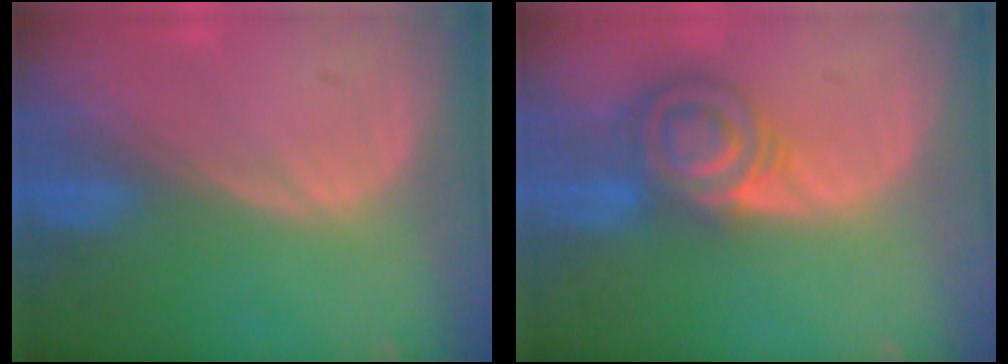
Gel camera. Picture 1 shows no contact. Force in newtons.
{"total": 7.0, "press": 6.4, "slide": 2.8}